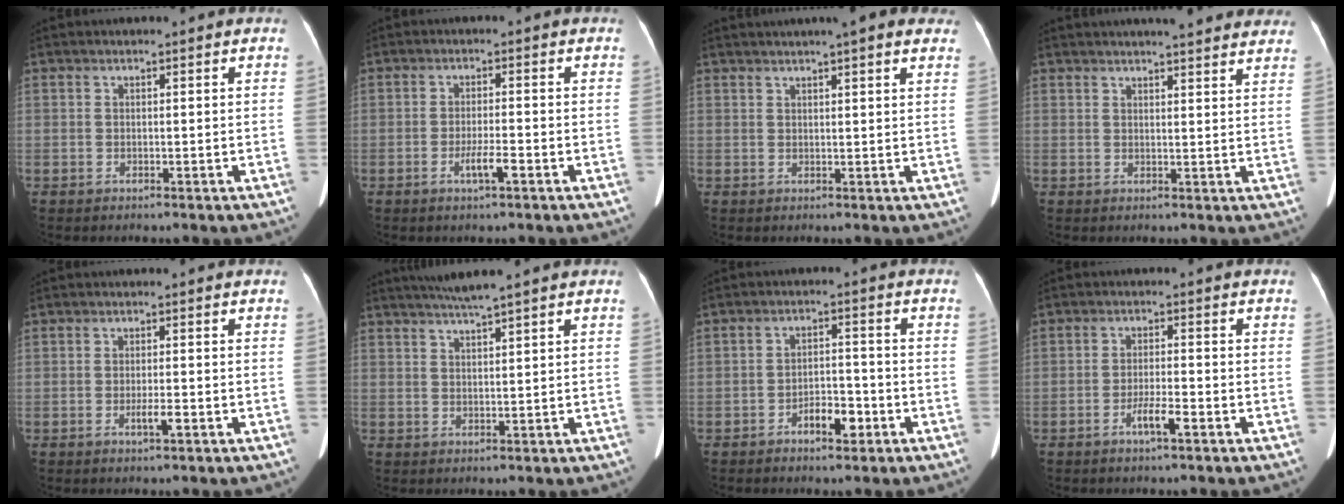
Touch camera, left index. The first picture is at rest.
{"total": 3.1, "force": [-1.6, 0.2, 2.7], "torque": [-0.051, -0.002, -0.032]}
{"total": 8.6, "force": [6.8, 1.0, 5.3], "torque": [-0.065, 0.030, 0.075]}
{"total": 13.7, "force": [12.2, 1.9, 6.0], "torque": [-0.063, 0.017, 0.132]}
{"total": 2.0, "force": [-0.9, 0.2, 1.8], "torque": [-0.030, -0.002, -0.017]}
{"total": 4.1, "force": [3.3, -1.1, 2.2], "torque": [-0.040, 0.006, 0.065]}
{"total": 4.5, "force": [-2.6, 1.9, 3.2], "torque": [-0.051, 0.009, -0.043]}
{"total": 3.4, "force": [-2.0, 0.3, 2.8], "torque": [-0.052, -0.001, -0.040]}